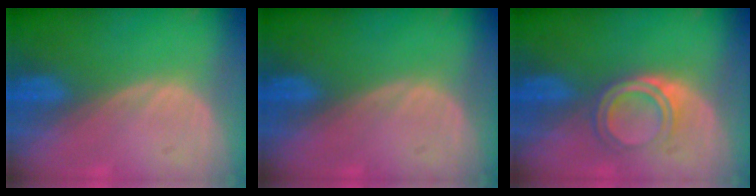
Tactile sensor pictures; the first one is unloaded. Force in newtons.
{"total": 0.0}
{"total": 4.2, "press": 4.1, "slide": 1.0}